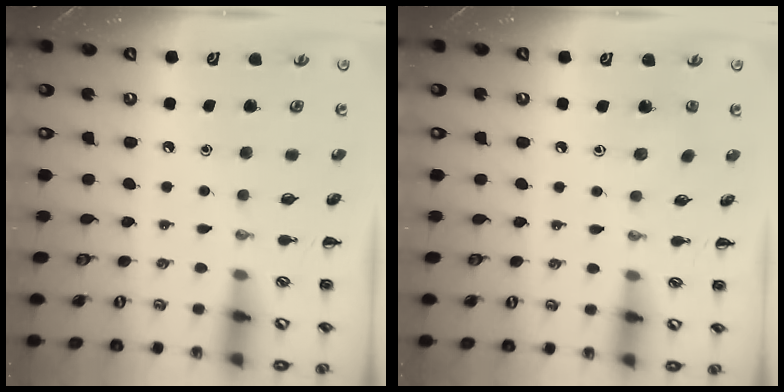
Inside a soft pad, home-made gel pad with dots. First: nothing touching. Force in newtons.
{"total": 3.8, "press": 3.7, "slide": 1.0}